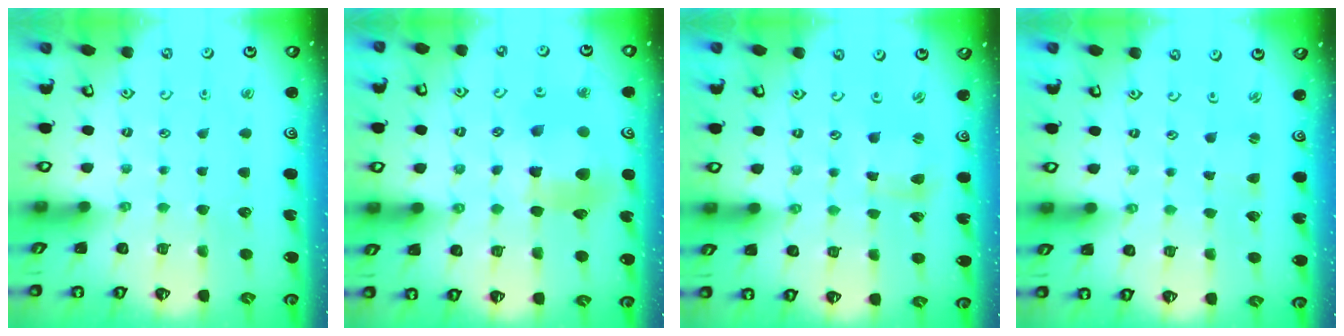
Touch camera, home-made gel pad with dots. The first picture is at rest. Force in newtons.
{"total": 10.5, "press": 10.5, "slide": 1.2}
{"total": 2.4, "press": 2.4, "slide": 0.2}
{"total": 0.9, "press": 0.8, "slide": 0.2}